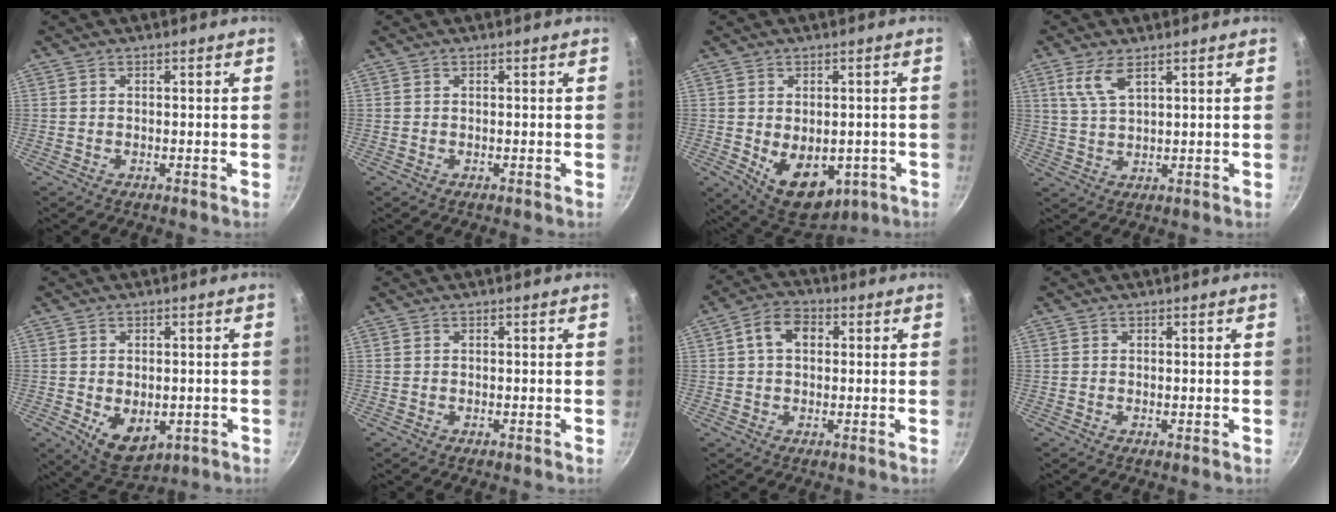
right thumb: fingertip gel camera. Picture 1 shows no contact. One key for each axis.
{"total": 0.0}
{"total": 12.2, "fx": -2.8, "fy": 7.9, "fz": 8.8, "tx": -0.094, "ty": -0.010, "tz": -0.018}
{"total": 5.6, "fx": 3.0, "fy": 2.2, "fz": 4.2, "tx": -0.082, "ty": -0.013, "tz": 0.065}
{"total": 8.4, "fx": -1.7, "fy": 5.5, "fz": 6.1, "tx": -0.075, "ty": -0.011, "tz": -0.009}
{"total": 0.0}
{"total": 6.3, "fx": 1.3, "fy": 4.5, "fz": 4.2, "tx": -0.053, "ty": 0.013, "tz": 0.012}
{"total": 0.0}